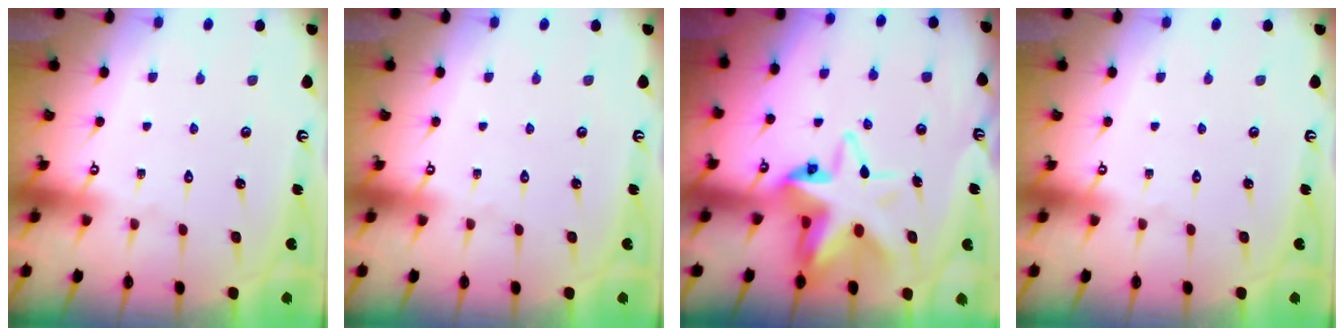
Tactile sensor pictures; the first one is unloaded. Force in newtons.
{"total": 0.0}
{"total": 12.3, "press": 12.0, "slide": 2.4}
{"total": 0.0}